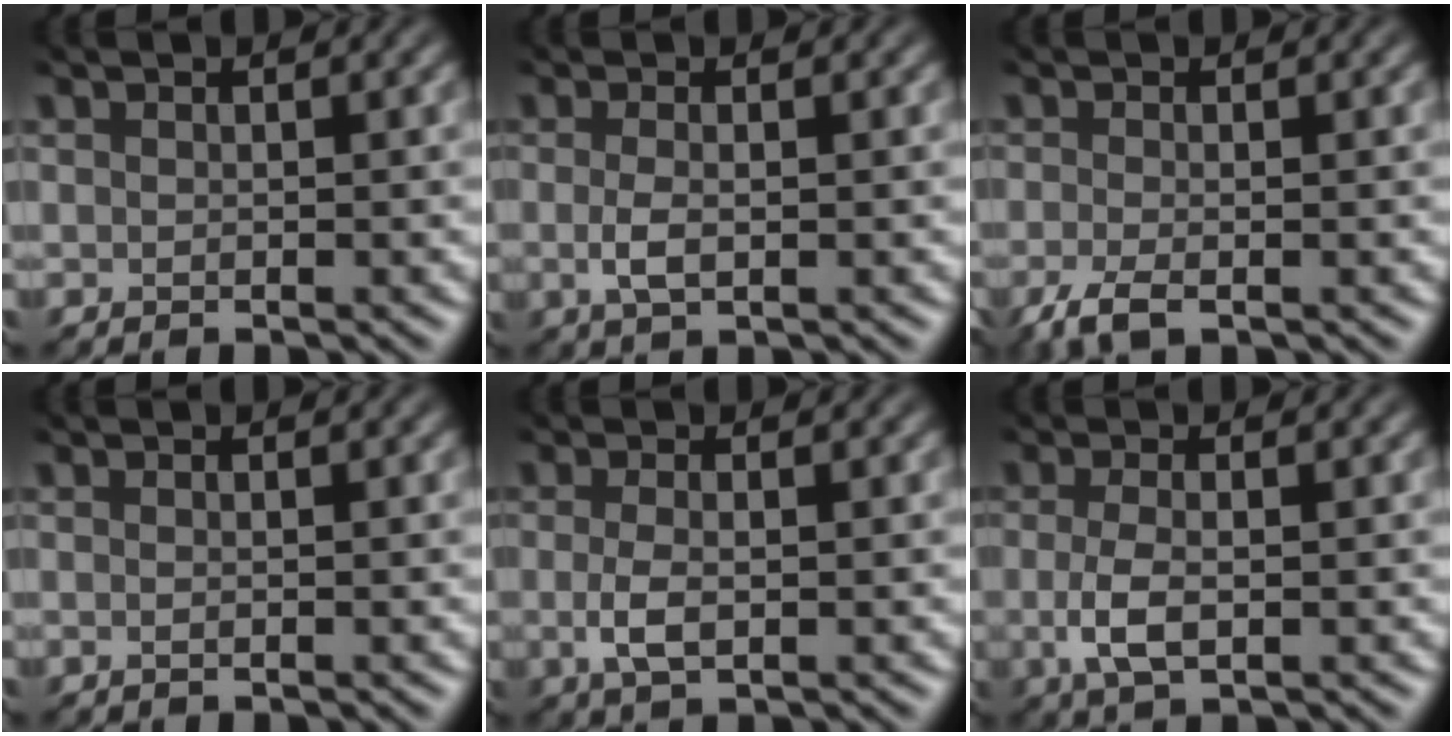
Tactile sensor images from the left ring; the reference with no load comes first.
{"total": 1.9, "force": [-0.7, 0.5, 1.7], "torque": [-0.037, -0.001, -0.006]}
{"total": 2.6, "force": [-1.4, 0.5, 2.2], "torque": [-0.055, -0.001, -0.019]}
{"total": 1.0, "force": [0.3, 0.4, 0.8], "torque": [-0.001, 0.000, -0.012]}
{"total": 2.2, "force": [-0.8, 0.5, 2.0], "torque": [-0.046, -0.002, -0.006]}
{"total": 2.8, "force": [-1.2, 0.7, 2.4], "torque": [-0.058, -0.002, -0.011]}